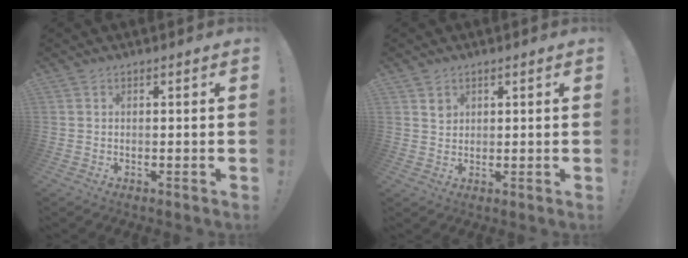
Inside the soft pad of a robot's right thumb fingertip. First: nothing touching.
{"total": 2.6, "force": [1.7, 1.9, 0.5], "torque": [0.004, -0.011, 0.029]}